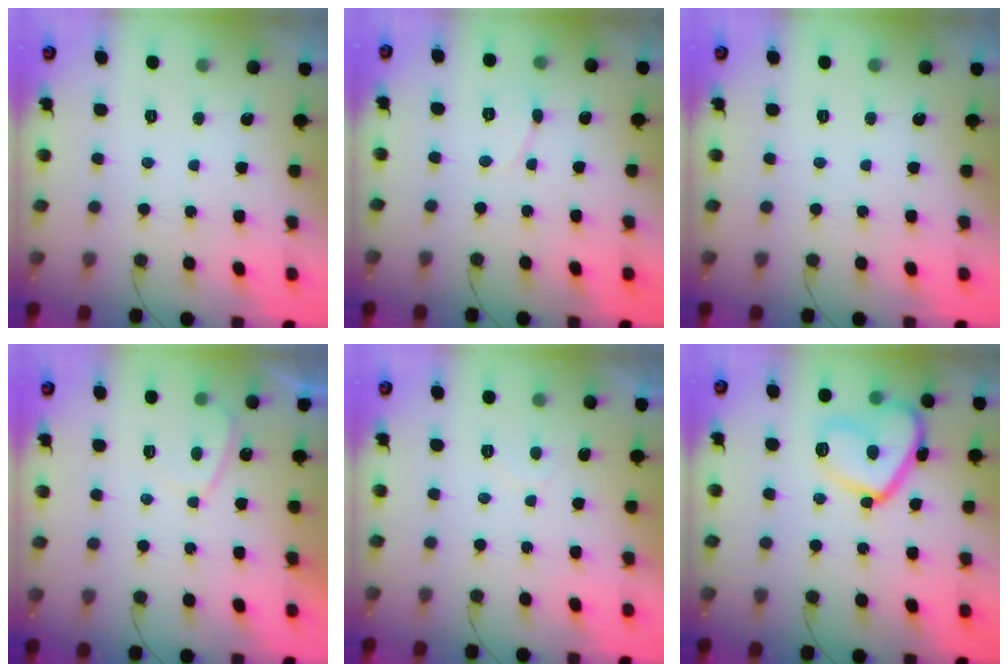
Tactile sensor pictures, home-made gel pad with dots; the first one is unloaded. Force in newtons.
{"total": 2.9, "press": 2.9, "slide": 0.3}
{"total": 0.0}
{"total": 2.5, "press": 2.4, "slide": 0.7}
{"total": 1.9, "press": 1.7, "slide": 0.7}
{"total": 14.8, "press": 14.7, "slide": 1.2}